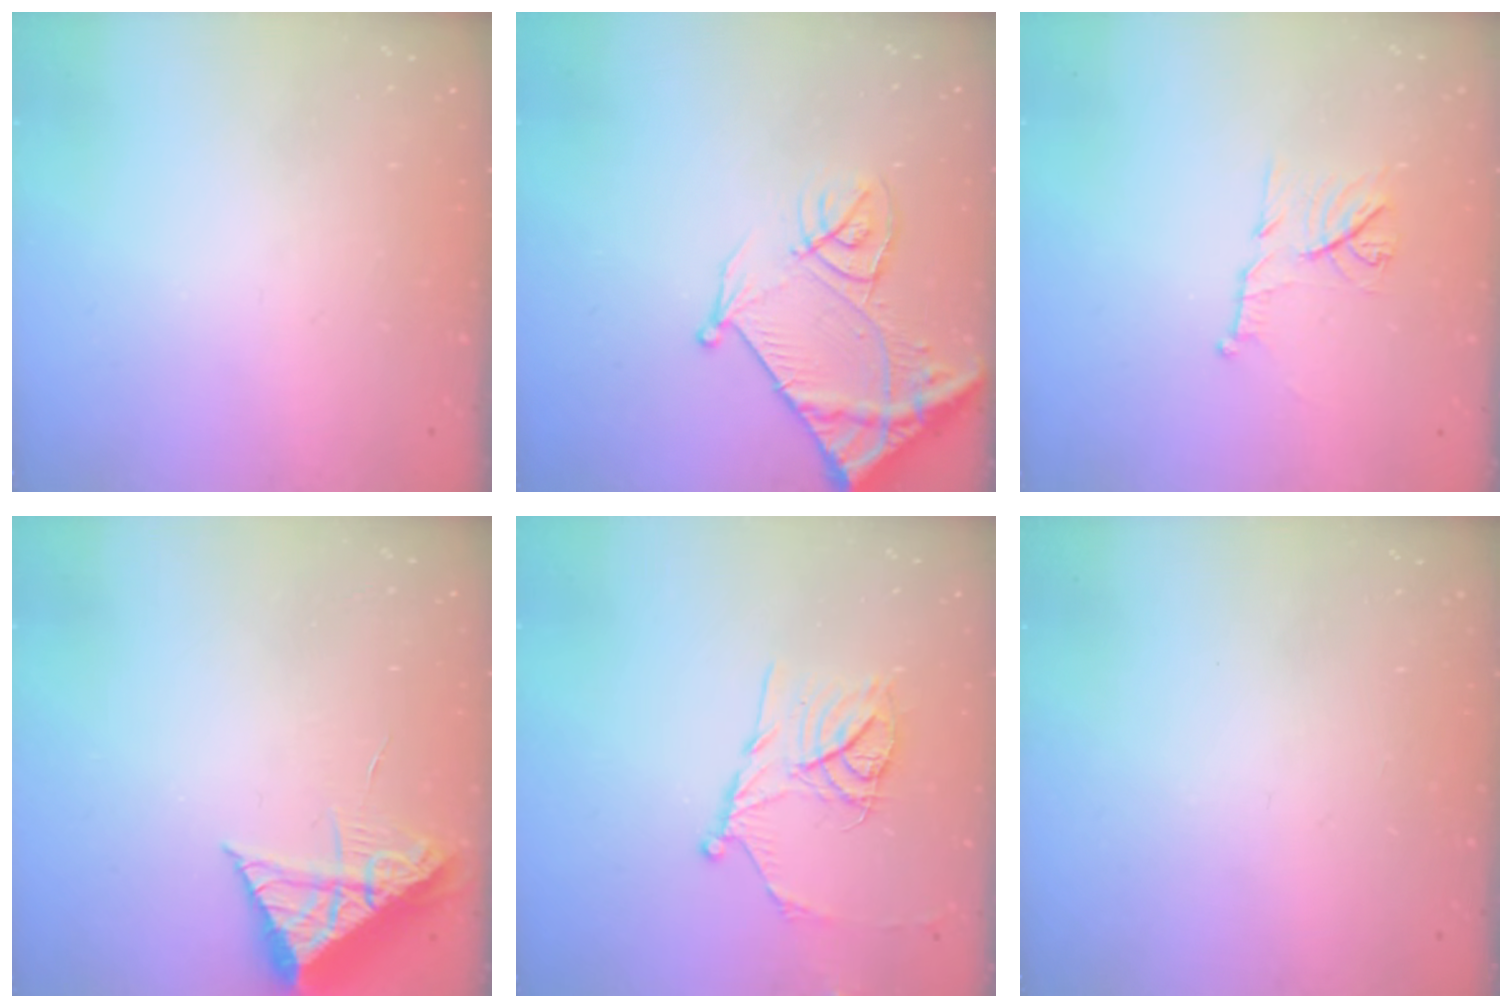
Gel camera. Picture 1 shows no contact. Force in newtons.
{"total": 13.7, "press": 13.6, "slide": 1.6}
{"total": 9.5, "press": 9.5, "slide": 0.2}
{"total": 9.4, "press": 9.4, "slide": 0.5}
{"total": 13.1, "press": 13.1, "slide": 1.0}
{"total": 0.0}